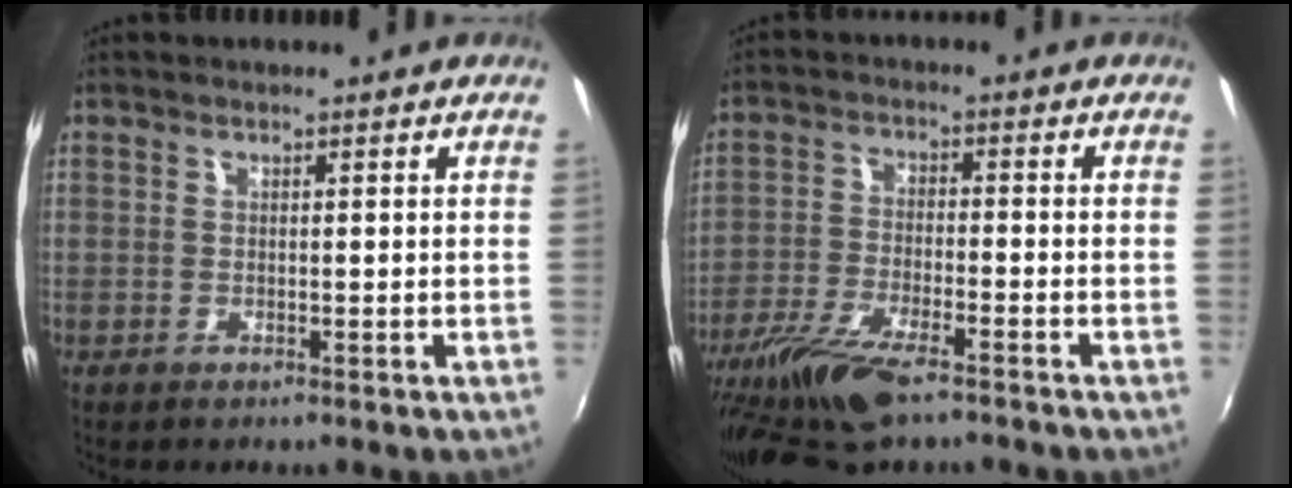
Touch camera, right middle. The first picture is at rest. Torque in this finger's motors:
{"motor_torque": [1.12, -1.02, 0.62, 0.19]}